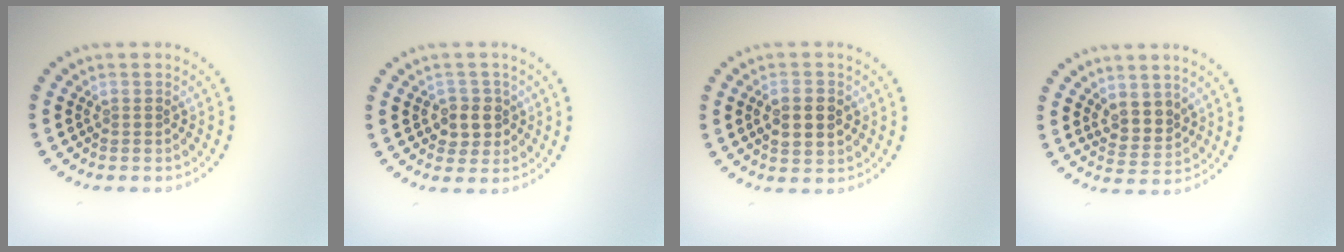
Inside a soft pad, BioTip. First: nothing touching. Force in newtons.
{"total": 2.5, "press": 2.3, "slide": 1.0}
{"total": 3.9, "press": 3.9, "slide": 0.2}
{"total": 2.5, "press": 2.2, "slide": 1.1}